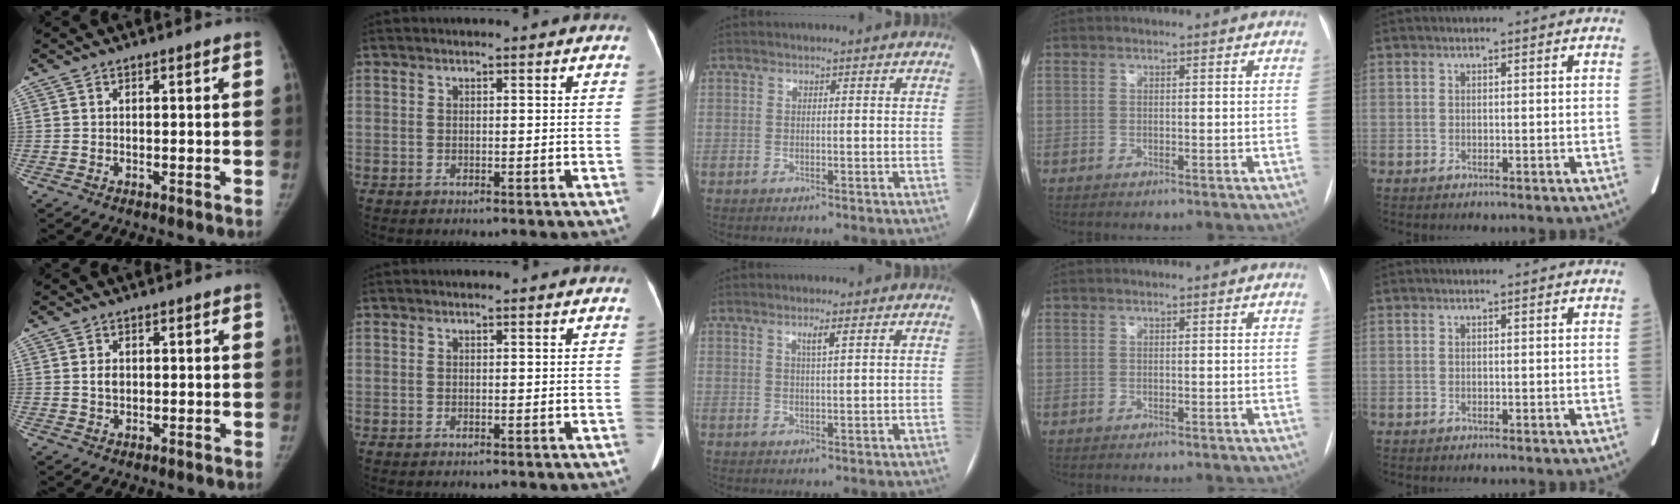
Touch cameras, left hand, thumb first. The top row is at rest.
{"thumb": {"total": 2.0, "force": [0.2, 1.5, 1.3], "torque": [-0.016, -0.001, 0.007]}, "middle": {"total": 1.8, "force": [0.9, -0.1, 1.6], "torque": [-0.032, 0.000, 0.017]}}